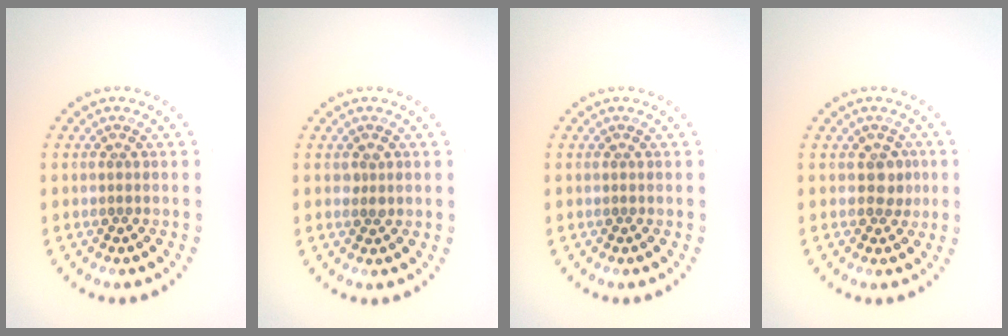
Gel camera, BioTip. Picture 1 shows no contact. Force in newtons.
{"total": 0.6, "press": 0.6, "slide": 0.2}
{"total": 0.0}
{"total": 1.6, "press": 1.4, "slide": 0.7}